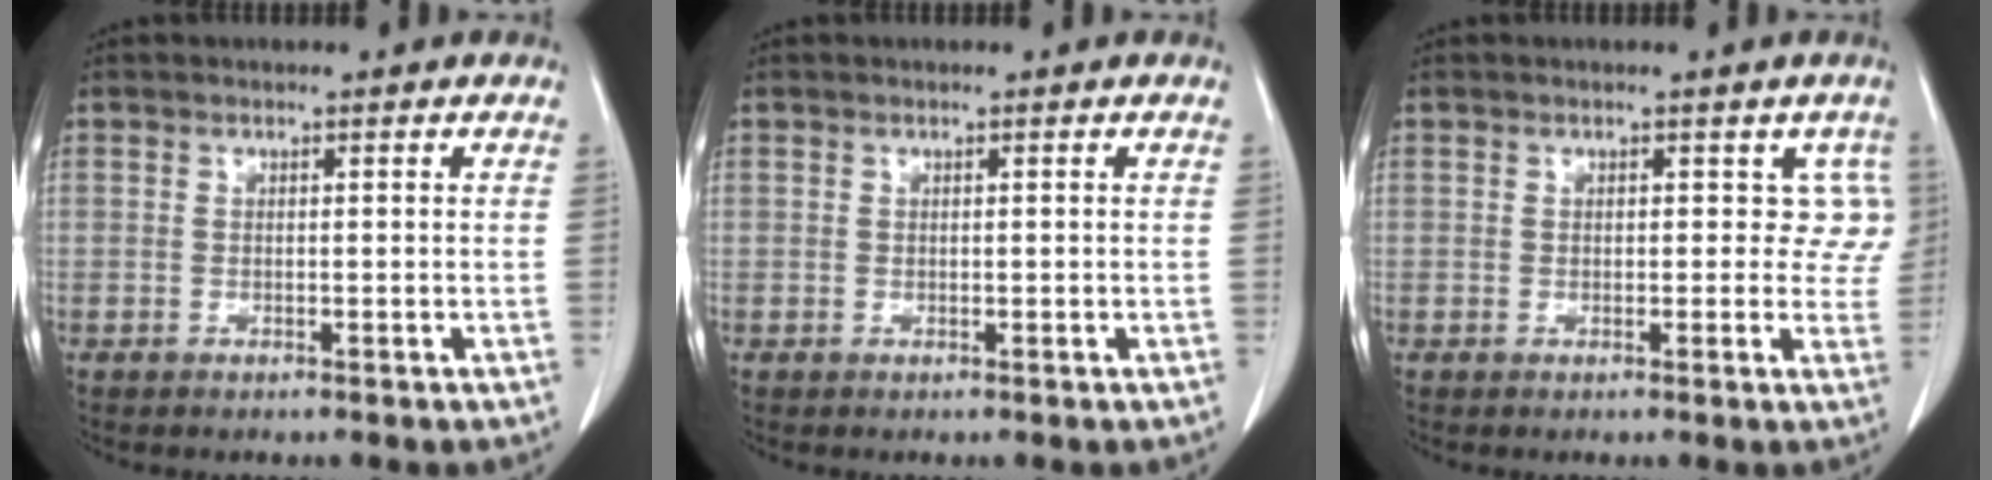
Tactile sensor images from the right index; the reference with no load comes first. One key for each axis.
{"total": 0.0}
{"total": 3.8, "fx": 0.9, "fy": 2.7, "fz": 2.4, "tx": 0.008, "ty": 0.010, "tz": 0.000}